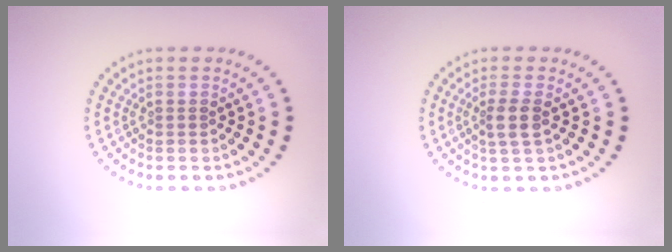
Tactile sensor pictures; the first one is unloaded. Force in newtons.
{"total": 2.1, "press": 1.7, "slide": 1.2}